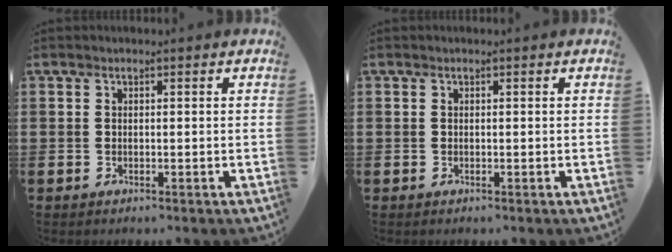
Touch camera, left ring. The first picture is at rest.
{"total": 0.0}